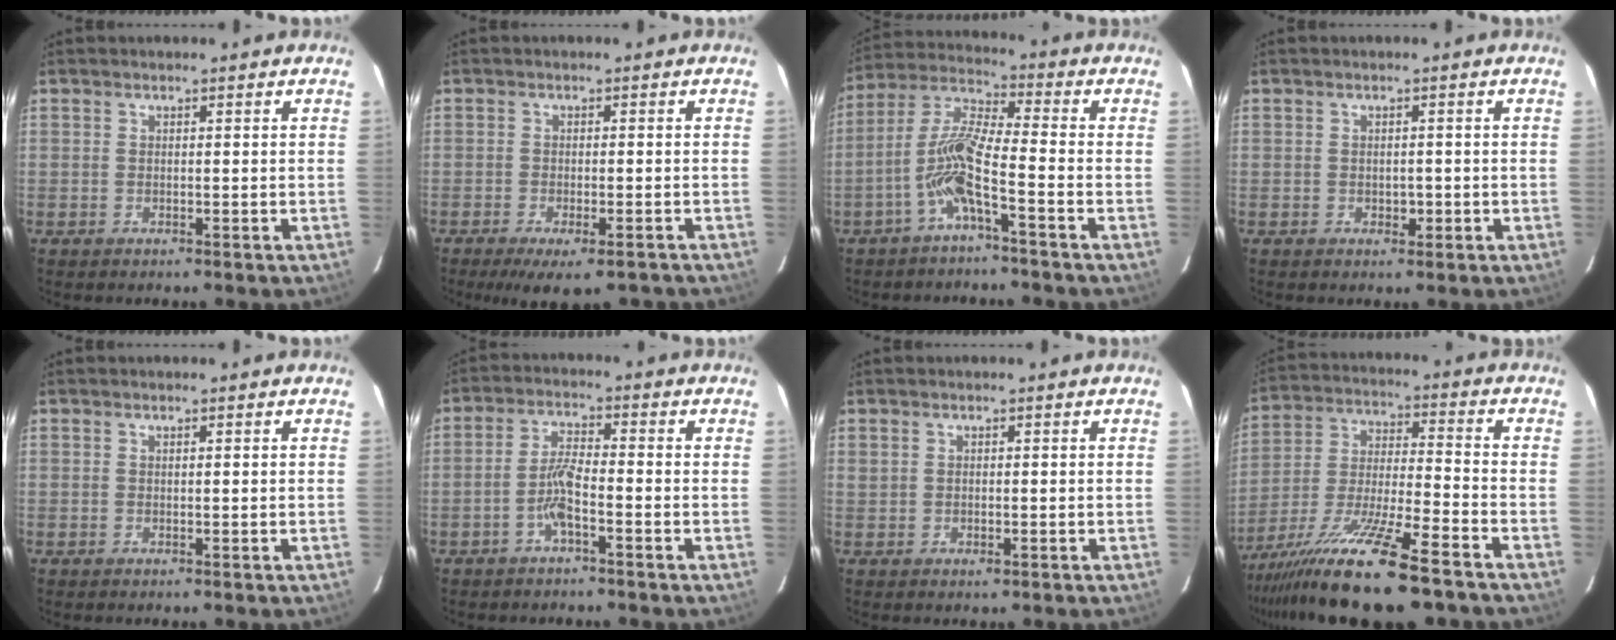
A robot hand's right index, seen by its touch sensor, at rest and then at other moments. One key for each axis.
{"total": 8.8, "fx": -7.0, "fy": 2.3, "fz": 4.9, "tx": -0.062, "ty": -0.012, "tz": -0.100}
{"total": 8.7, "fx": -3.7, "fy": 0.3, "fz": 7.9, "tx": -0.170, "ty": 0.016, "tz": -0.079}
{"total": 1.4, "fx": -0.4, "fy": 1.0, "fz": 0.9, "tx": -0.012, "ty": 0.001, "tz": -0.002}
{"total": 0.0}
{"total": 4.6, "fx": -2.0, "fy": 0.6, "fz": 4.1, "tx": -0.084, "ty": 0.011, "tz": -0.040}
{"total": 1.0, "fx": 0.0, "fy": 0.6, "fz": 0.8, "tx": -0.021, "ty": 0.000, "tz": 0.005}
{"total": 17.6, "fx": -13.0, "fy": 0.8, "fz": 11.8, "tx": -0.224, "ty": -0.033, "tz": -0.233}